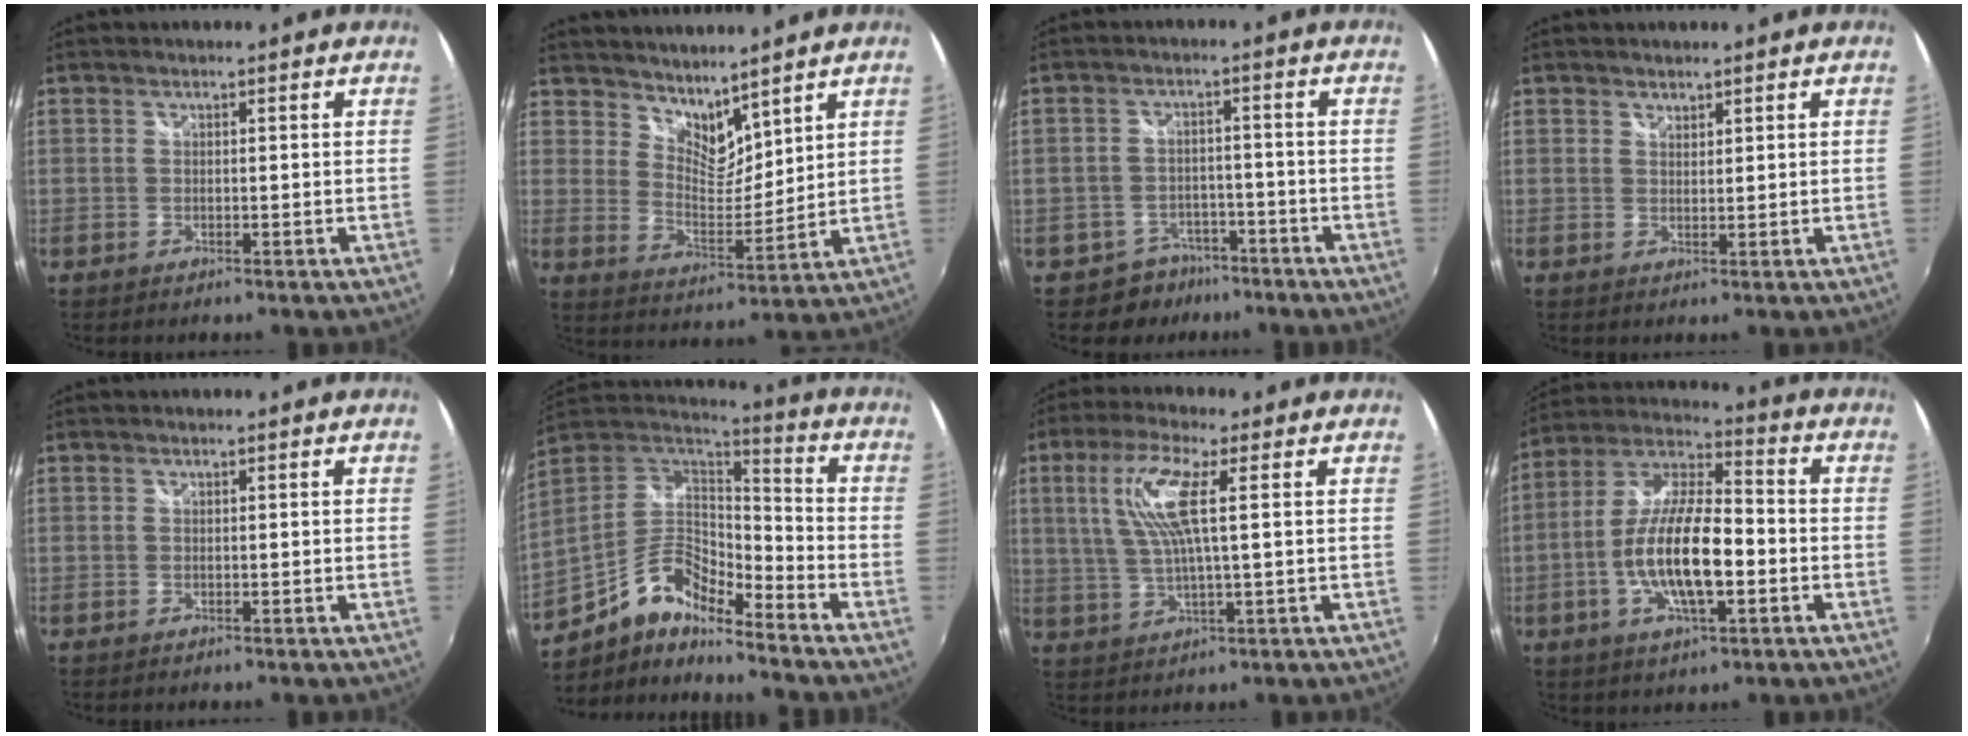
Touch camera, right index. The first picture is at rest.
{"total": 7.8, "force": [6.7, 3.0, 2.6], "torque": [-0.032, -0.005, 0.125]}
{"total": 6.3, "force": [-4.5, 4.4, 0.2], "torque": [-0.019, 0.022, -0.065]}
{"total": 1.2, "force": [1.1, 0.6, 0.1], "torque": [0.001, 0.001, 0.019]}
{"total": 0.0}
{"total": 13.1, "force": [-9.1, 4.4, 8.4], "torque": [-0.166, 0.006, -0.175]}
{"total": 9.6, "force": [2.6, 1.4, 9.1], "torque": [-0.183, 0.007, 0.055]}
{"total": 15.2, "force": [-3.6, 5.1, 13.9], "torque": [-0.273, -0.002, -0.071]}